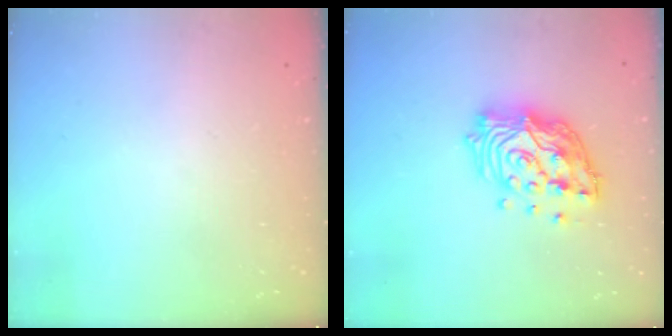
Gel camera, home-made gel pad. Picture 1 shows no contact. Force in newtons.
{"total": 17.4, "press": 17.1, "slide": 3.2}